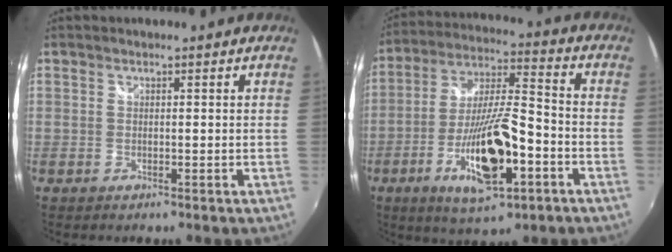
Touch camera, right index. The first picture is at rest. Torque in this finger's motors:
{"motor_torque": [1.14, 1.00, 0.77, 0.16]}